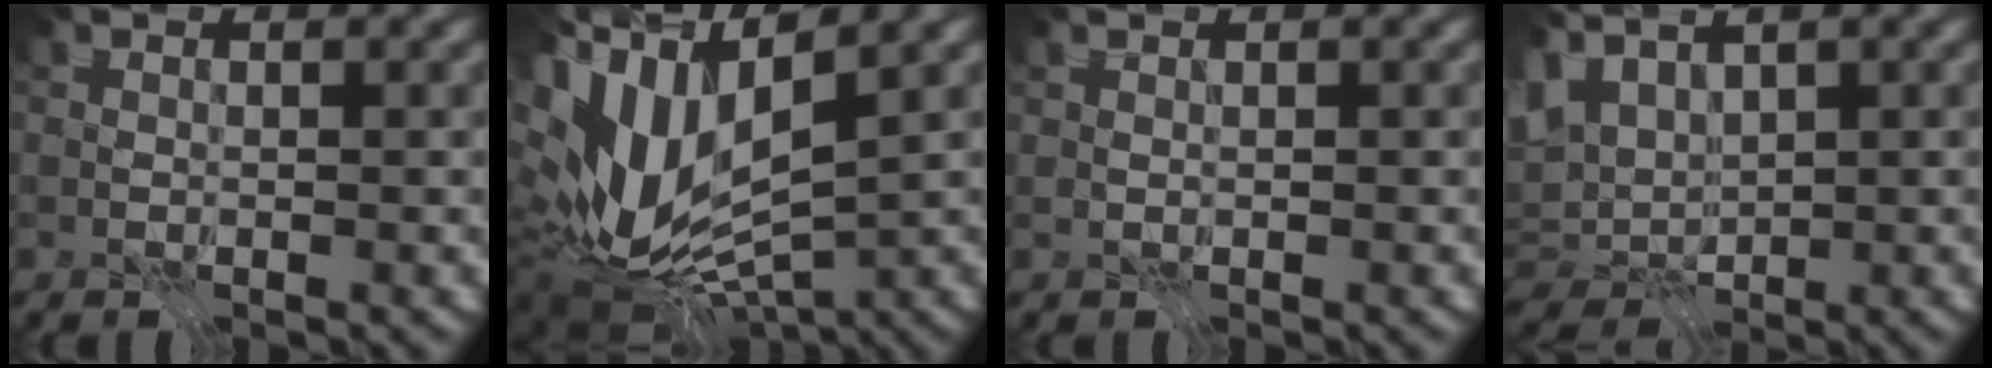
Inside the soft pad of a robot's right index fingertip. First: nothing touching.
{"total": 13.1, "force": [2.0, 6.7, 11.1], "torque": [-0.240, 0.000, 0.045]}
{"total": 0.5, "force": [0.3, -0.3, -0.3], "torque": [0.003, 0.000, 0.006]}
{"total": 6.2, "force": [2.6, 3.4, 4.5], "torque": [-0.100, 0.009, 0.048]}